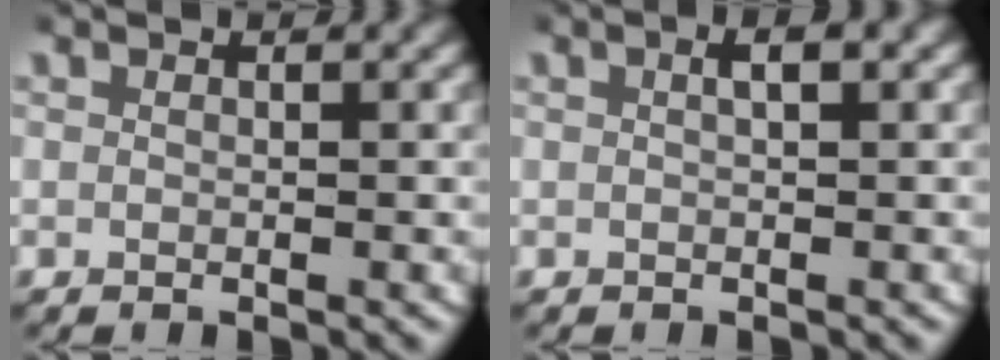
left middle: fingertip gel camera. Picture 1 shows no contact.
{"total": 1.3, "force": [0.3, 0.3, 1.2], "torque": [-0.016, 0.010, 0.004]}